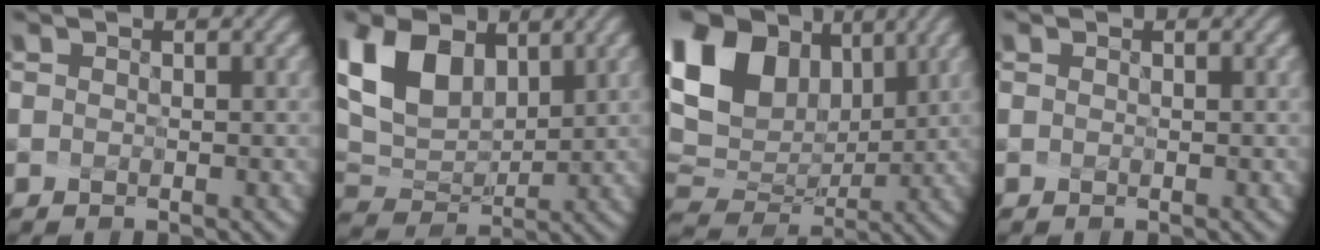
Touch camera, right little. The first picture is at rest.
{"total": 6.5, "force": [2.9, 4.1, 4.1], "torque": [-0.101, 0.002, 0.064]}
{"total": 13.7, "force": [4.5, 9.6, 8.6], "torque": [-0.179, 0.028, 0.092]}
{"total": 0.0}